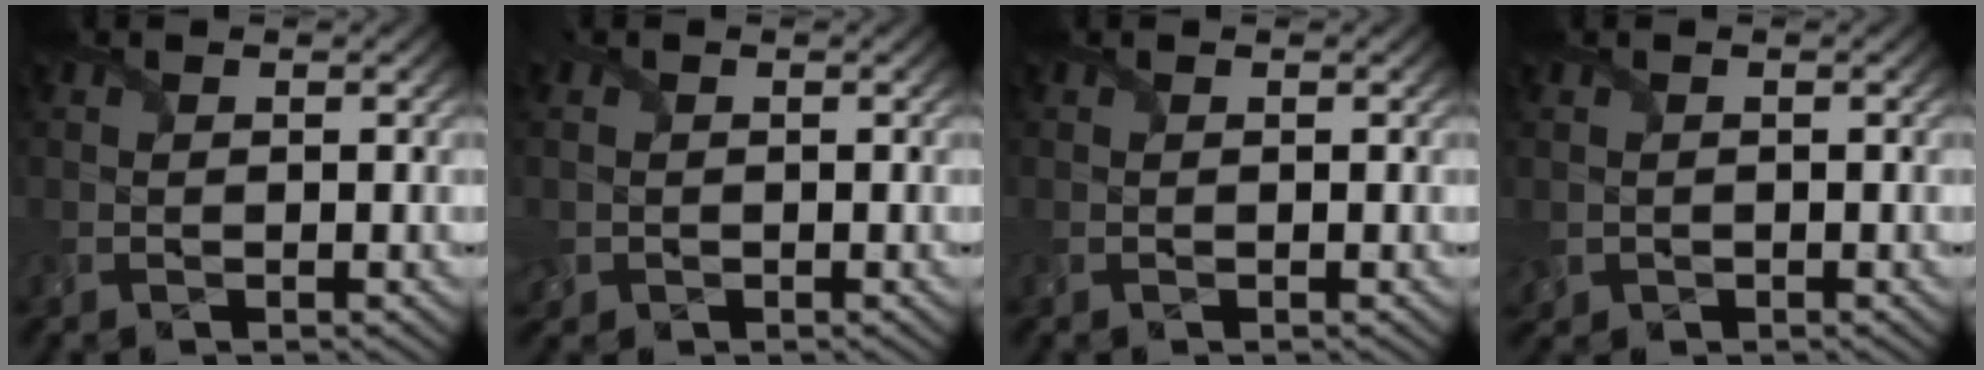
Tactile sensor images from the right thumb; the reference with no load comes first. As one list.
[{"total": 2.0, "force": [-0.2, 2.0, 0.1], "torque": [-0.012, -0.007, -0.010]}, {"total": 0.0}, {"total": 1.4, "force": [-0.3, 1.4, 0.3], "torque": [-0.015, -0.012, -0.006]}]